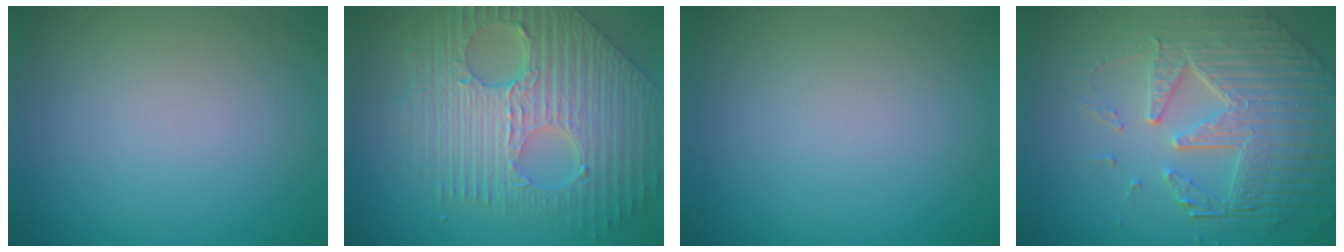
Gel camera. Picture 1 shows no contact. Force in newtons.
{"total": 10.0, "press": 6.9, "slide": 7.2}
{"total": 0.0}
{"total": 8.0, "press": 5.6, "slide": 5.7}